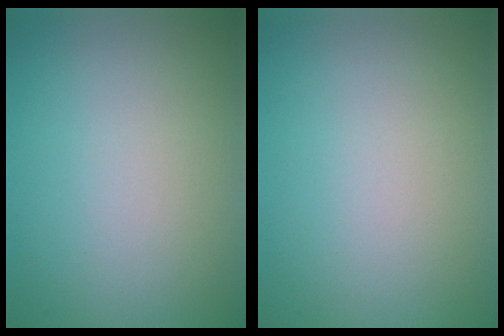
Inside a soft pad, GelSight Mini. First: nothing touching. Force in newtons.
{"total": 0.0}